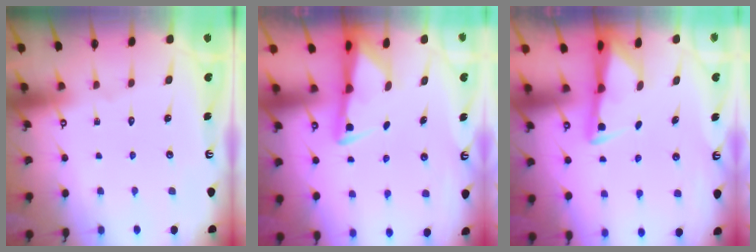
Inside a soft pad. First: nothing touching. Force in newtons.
{"total": 2.9, "press": 2.8, "slide": 0.7}
{"total": 3.0, "press": 2.9, "slide": 0.6}